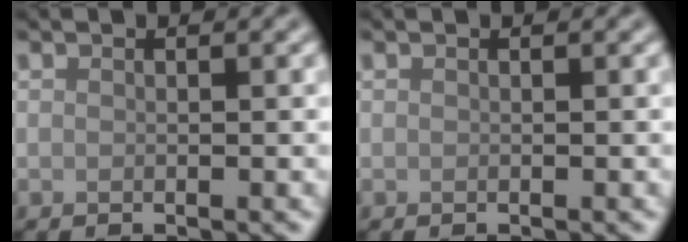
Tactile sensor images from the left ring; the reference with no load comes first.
{"total": 0.0}